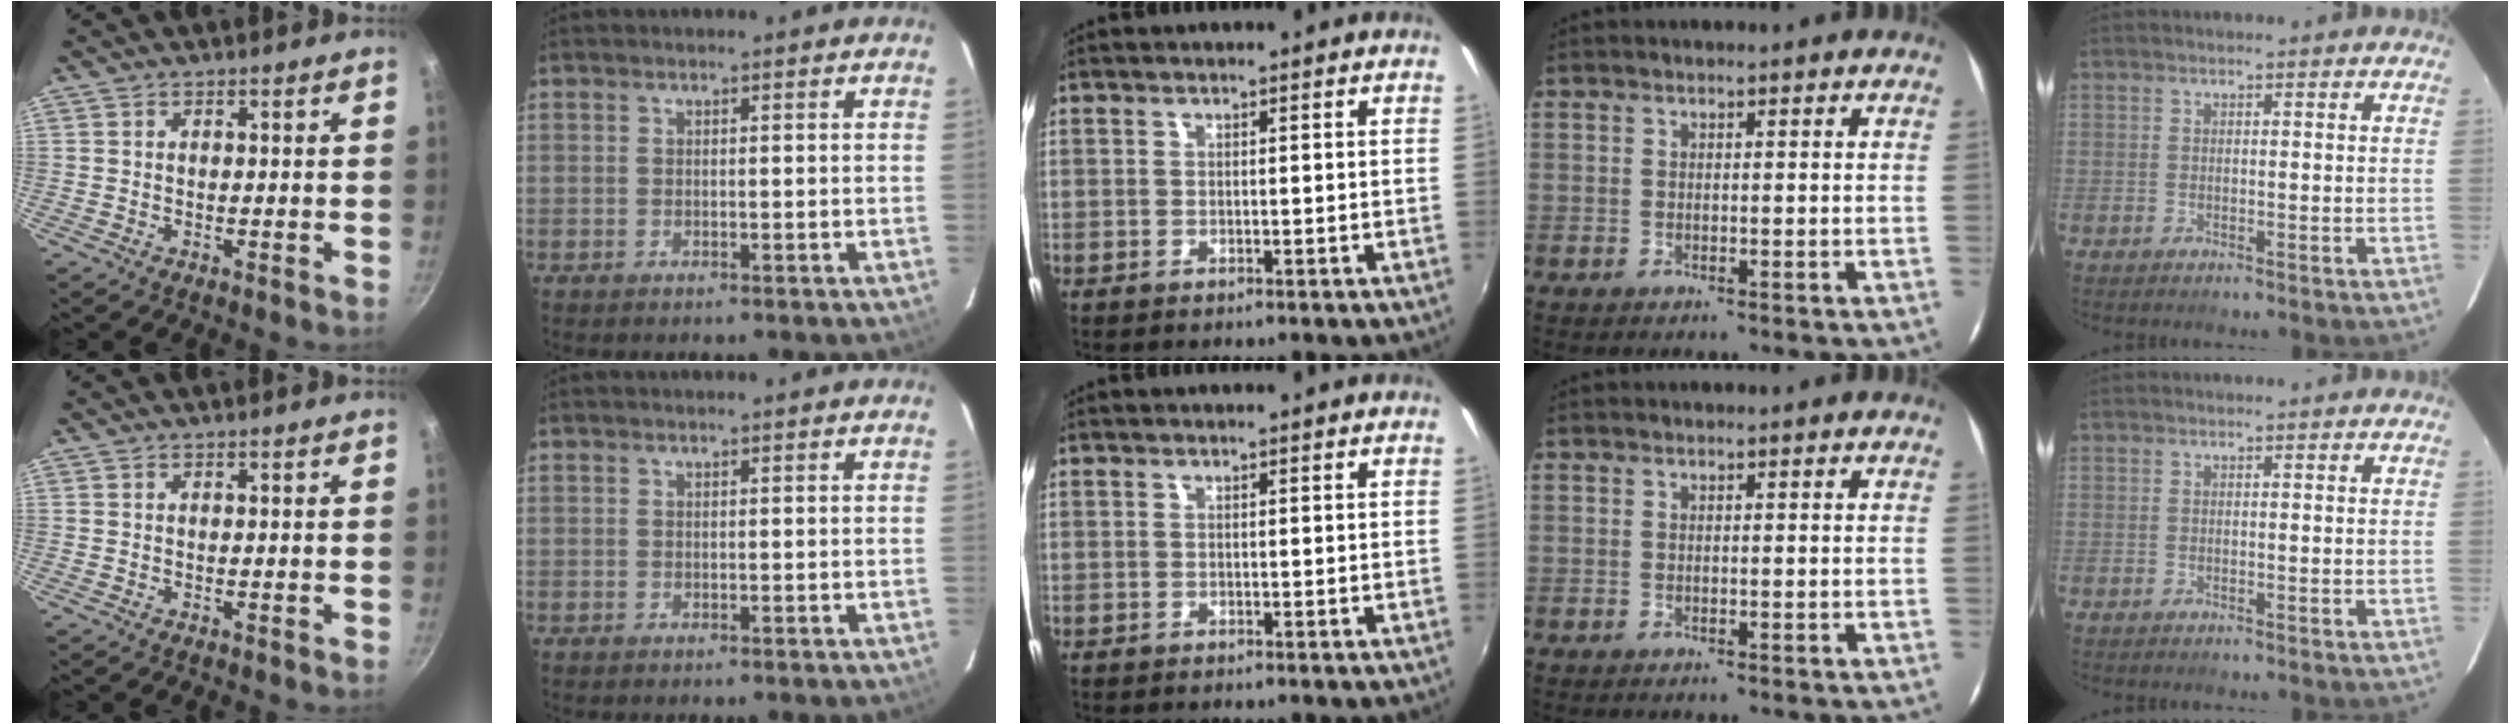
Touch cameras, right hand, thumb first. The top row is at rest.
{}